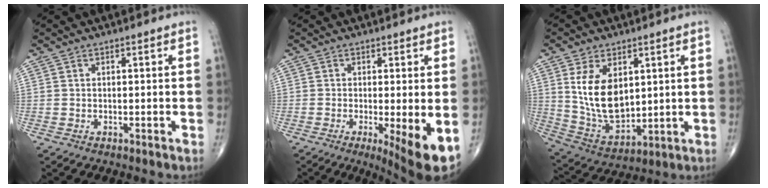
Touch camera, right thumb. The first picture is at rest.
{"total": 8.6, "force": [-2.5, 1.6, 8.1], "torque": [-0.120, -0.023, -0.037]}
{"total": 13.1, "force": [3.3, 7.9, 10.0], "torque": [-0.161, -0.021, 0.082]}